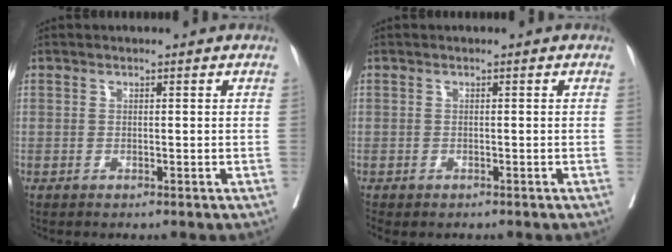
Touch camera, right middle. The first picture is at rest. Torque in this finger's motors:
{"motor_torque": [0.45, -0.45, 0.02, 0.00]}